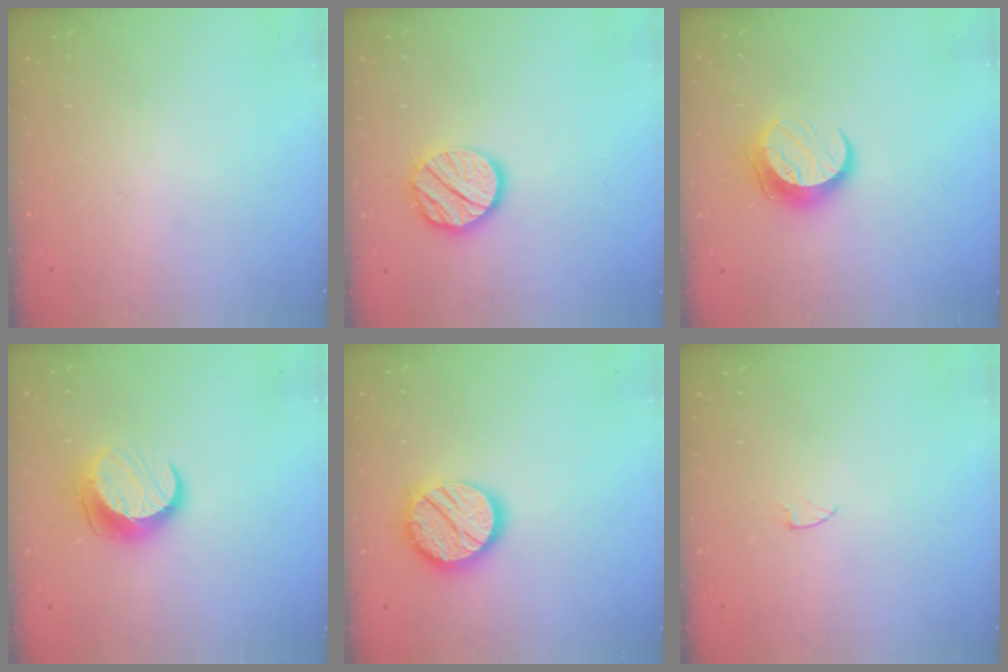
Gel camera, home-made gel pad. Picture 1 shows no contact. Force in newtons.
{"total": 13.3, "press": 13.2, "slide": 1.4}
{"total": 10.5, "press": 10.5, "slide": 0.5}
{"total": 11.1, "press": 11.1, "slide": 0.4}
{"total": 15.7, "press": 15.7, "slide": 1.3}
{"total": 2.9, "press": 2.9, "slide": 0.3}